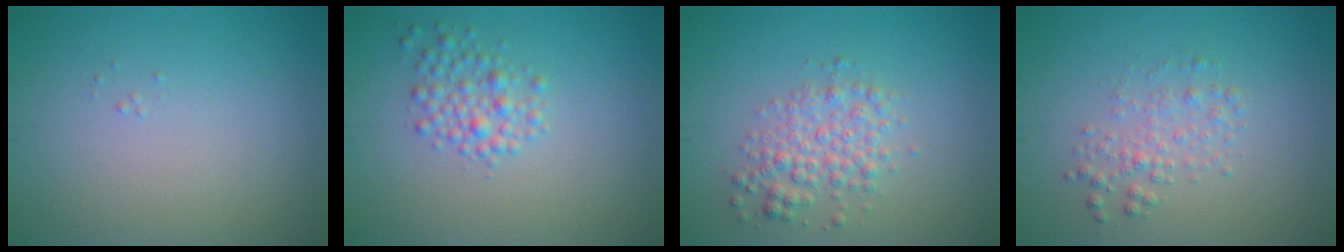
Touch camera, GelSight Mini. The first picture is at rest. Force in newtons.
{"total": 2.4, "press": 2.4, "slide": 0.1}
{"total": 3.2, "press": 3.2, "slide": 0.0}
{"total": 2.0, "press": 2.0, "slide": 0.1}